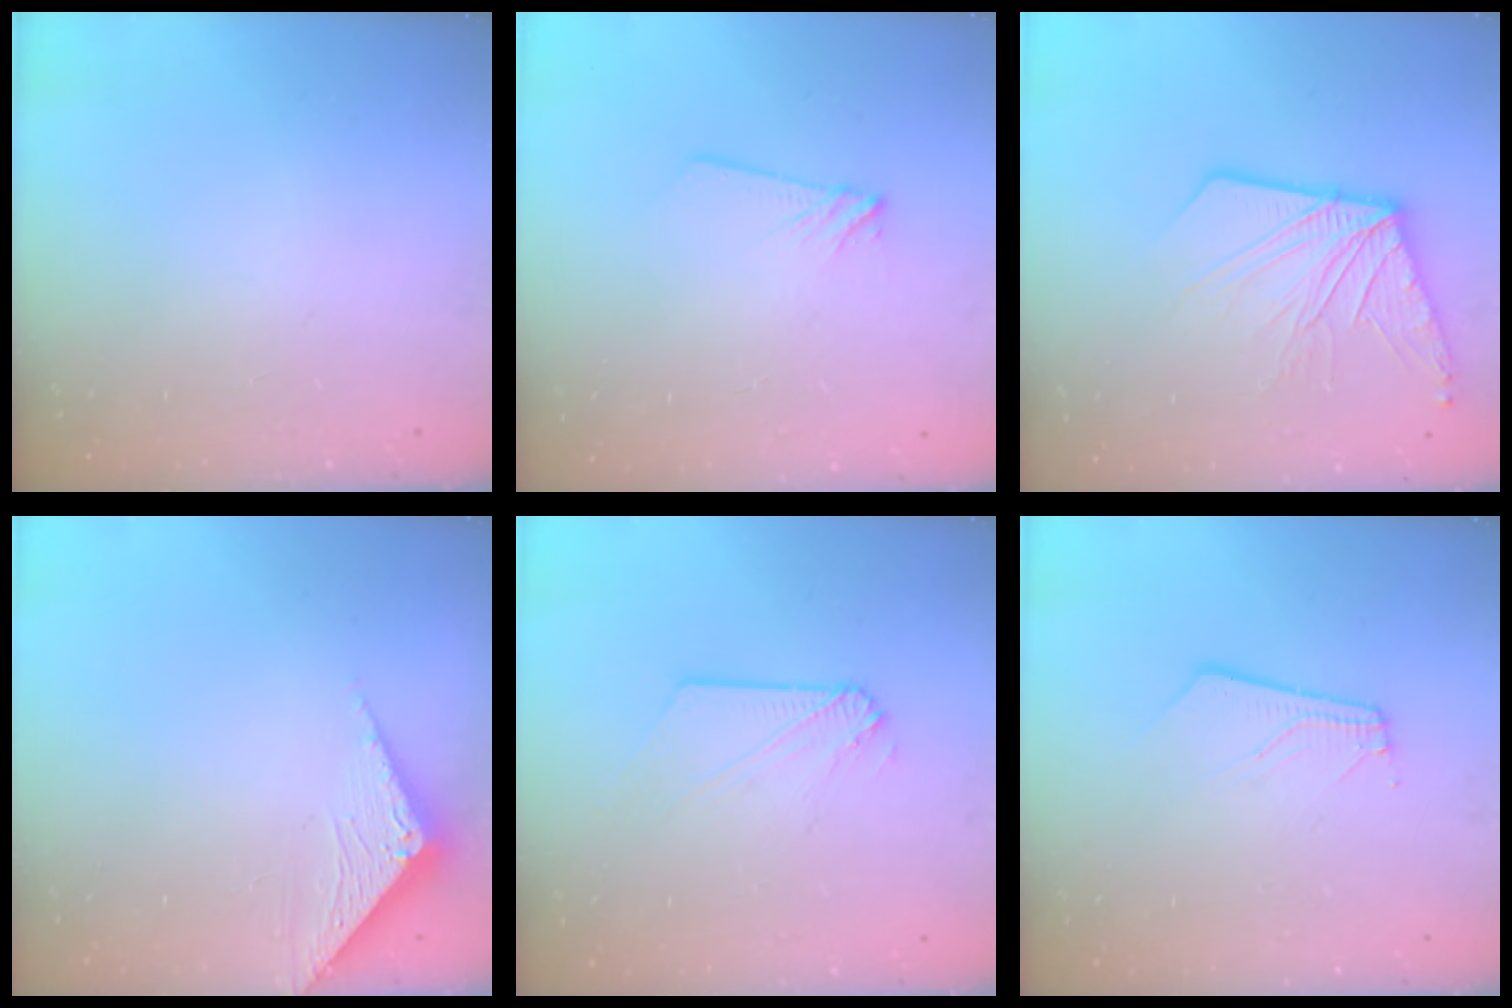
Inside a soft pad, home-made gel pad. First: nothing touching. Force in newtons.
{"total": 3.8, "press": 3.7, "slide": 0.6}
{"total": 14.4, "press": 14.4, "slide": 1.5}
{"total": 3.4, "press": 3.4, "slide": 0.3}
{"total": 4.4, "press": 4.4, "slide": 0.5}
{"total": 3.7, "press": 3.7, "slide": 0.2}